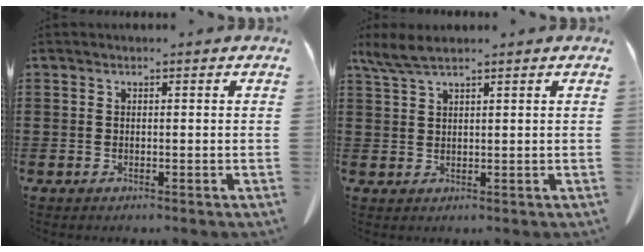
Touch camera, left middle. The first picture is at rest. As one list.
[{"total": 3.6, "force": [2.7, 0.3, 2.4], "torque": [-0.053, -0.002, 0.052]}]